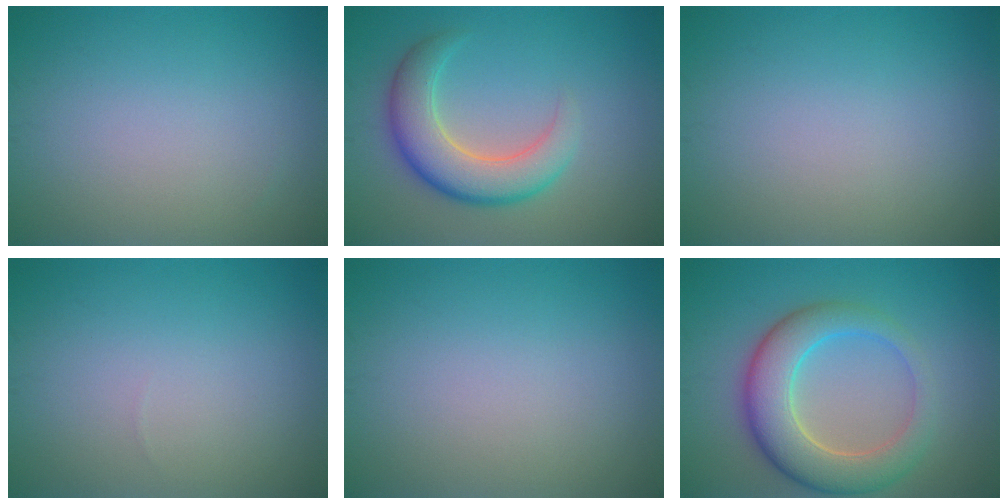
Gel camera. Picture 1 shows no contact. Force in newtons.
{"total": 6.0, "press": 5.9, "slide": 0.3}
{"total": 0.0}
{"total": 0.0}
{"total": 0.0}
{"total": 7.0, "press": 6.9, "slide": 0.7}